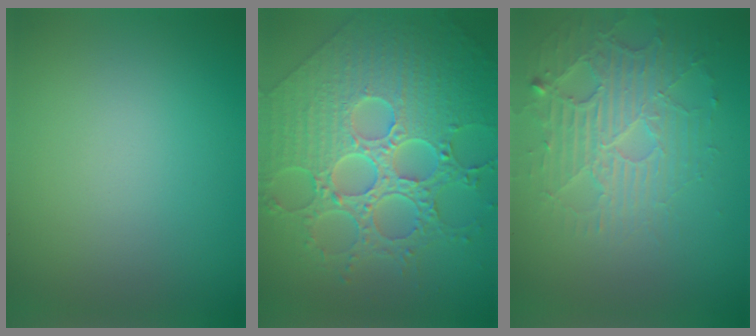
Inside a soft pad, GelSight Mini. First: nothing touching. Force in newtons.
{"total": 9.4, "press": 6.9, "slide": 6.3}
{"total": 4.3, "press": 3.8, "slide": 2.0}